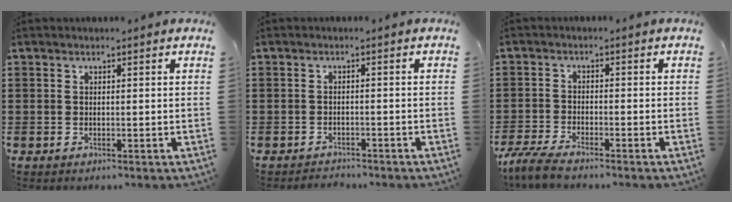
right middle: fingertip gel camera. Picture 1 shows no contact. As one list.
[{"total": 1.4, "force": [-1.4, 0.2, 0.0], "torque": [-0.005, -0.001, -0.030]}, {"total": 4.0, "force": [-3.6, 0.1, 1.8], "torque": [-0.059, -0.016, -0.076]}]